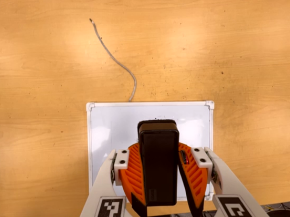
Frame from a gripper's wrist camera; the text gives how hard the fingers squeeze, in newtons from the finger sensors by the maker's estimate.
{"total": 10.2, "left": 9.6, "right": 10.9}